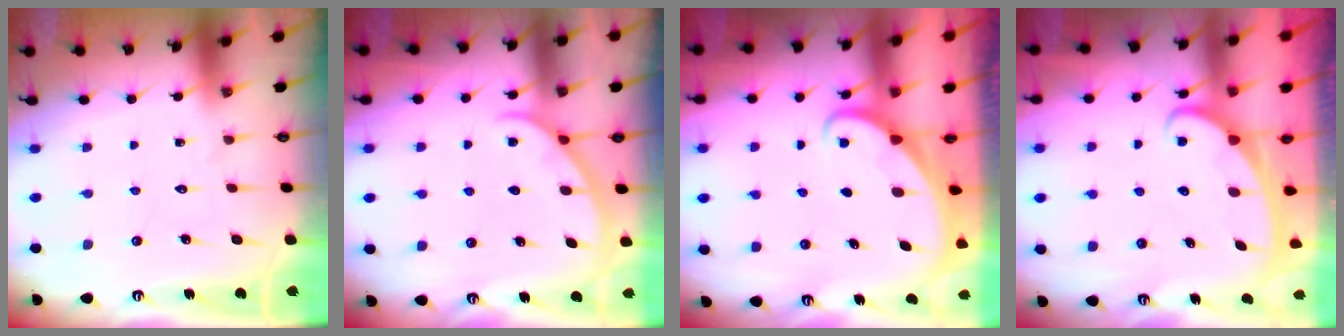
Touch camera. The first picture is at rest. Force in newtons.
{"total": 2.1, "press": 2.1, "slide": 0.3}
{"total": 1.6, "press": 1.6, "slide": 0.1}
{"total": 2.4, "press": 2.4, "slide": 0.4}